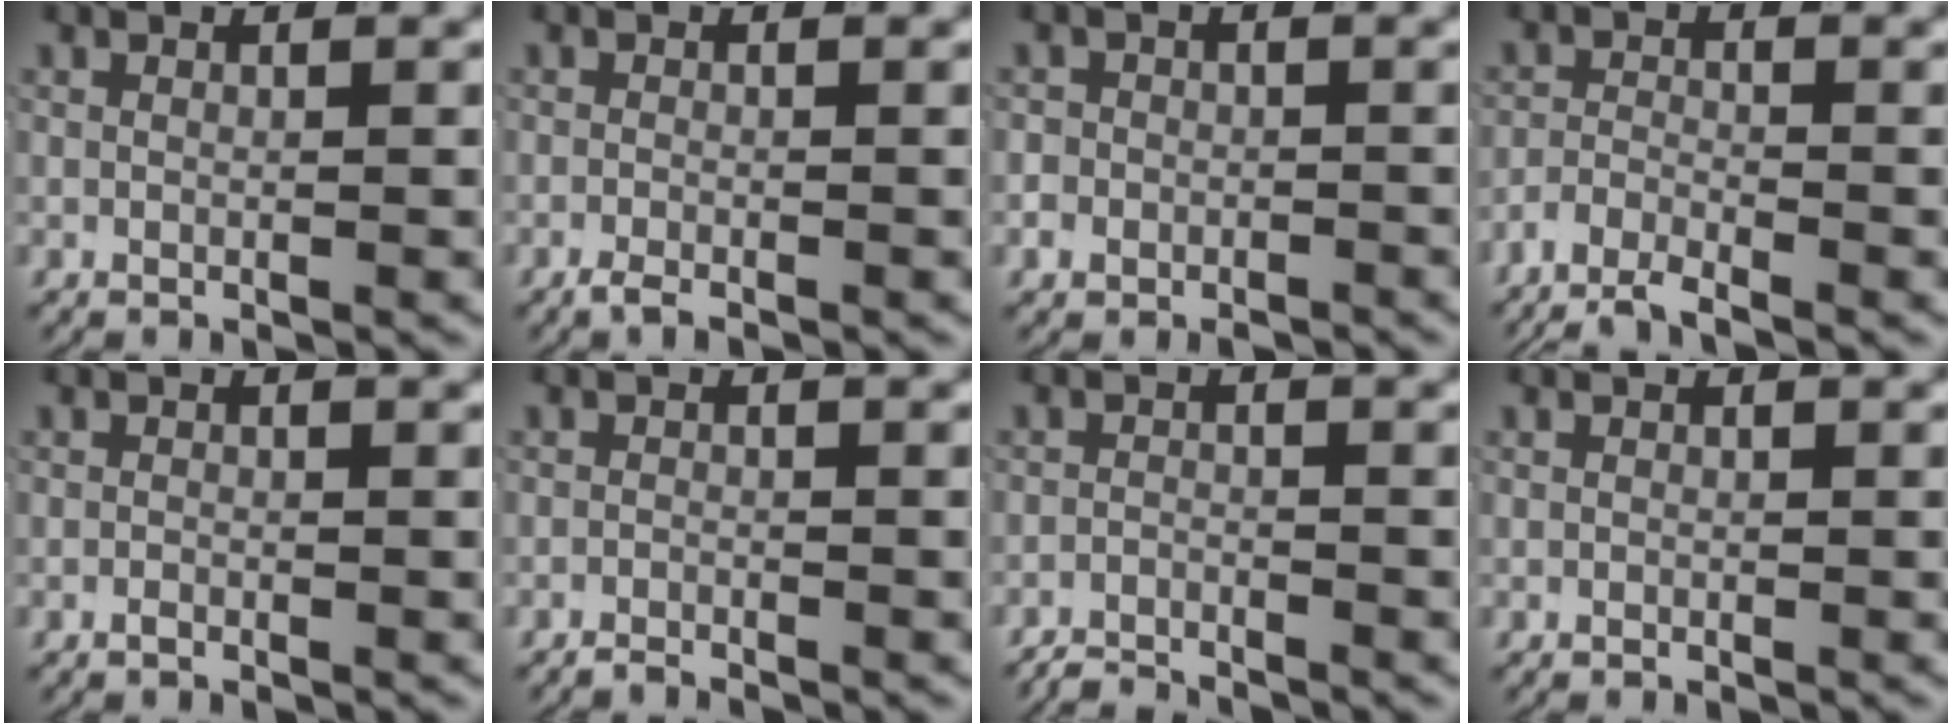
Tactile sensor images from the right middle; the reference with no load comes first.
{"total": 1.7, "force": [-1.5, 0.4, 0.6], "torque": [-0.012, -0.004, -0.027]}
{"total": 2.0, "force": [-1.4, 1.4, 0.3], "torque": [0.000, 0.000, -0.028]}
{"total": 4.0, "force": [-3.6, 0.9, 1.4], "torque": [-0.026, -0.007, -0.064]}
{"total": 0.5, "force": [-0.5, 0.0, 0.1], "torque": [-0.007, -0.003, -0.008]}
{"total": 1.5, "force": [-1.5, 0.1, 0.1], "torque": [0.000, -0.003, -0.026]}
{"total": 2.9, "force": [-2.9, 0.3, 0.0], "torque": [0.007, -0.005, -0.055]}
{"total": 0.0}